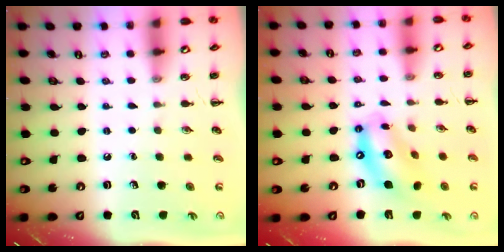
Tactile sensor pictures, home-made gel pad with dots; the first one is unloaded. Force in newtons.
{"total": 14.3, "press": 13.7, "slide": 3.8}